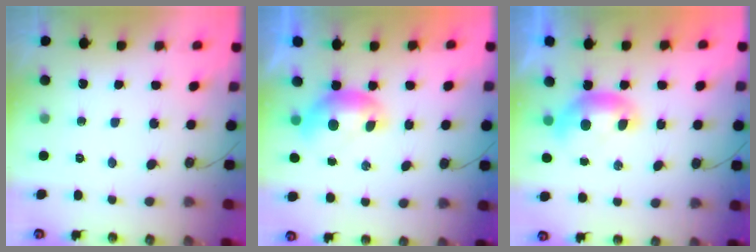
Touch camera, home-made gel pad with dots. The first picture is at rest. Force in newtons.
{"total": 0.0}
{"total": 0.0}